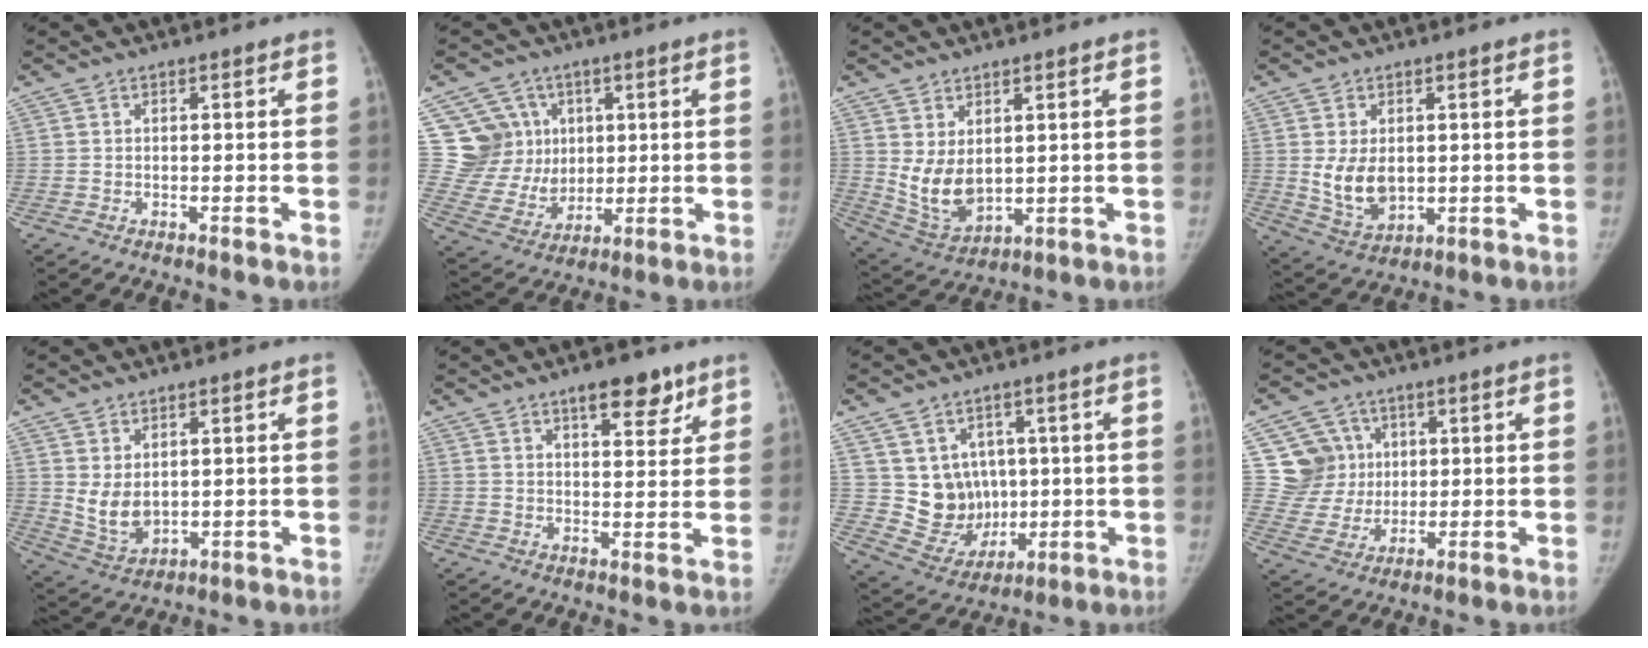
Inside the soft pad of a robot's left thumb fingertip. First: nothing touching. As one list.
[{"total": 12.4, "force": [4.0, 11.3, 3.0], "torque": [-0.008, -0.010, 0.089]}, {"total": 8.5, "force": [1.6, 5.4, 6.3], "torque": [-0.100, -0.022, 0.055]}, {"total": 7.7, "force": [0.4, 5.3, 5.5], "torque": [-0.078, -0.016, 0.024]}, {"total": 6.4, "force": [1.3, 4.3, 4.6], "torque": [-0.067, -0.019, 0.045]}, {"total": 7.5, "force": [4.9, 2.9, 4.9], "torque": [-0.040, -0.026, 0.069]}, {"total": 11.2, "force": [1.6, 9.9, 5.1], "torque": [-0.035, -0.012, 0.057]}, {"total": 9.6, "force": [2.8, 9.0, 1.7], "torque": [0.014, -0.006, 0.058]}]